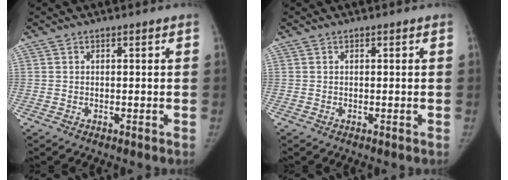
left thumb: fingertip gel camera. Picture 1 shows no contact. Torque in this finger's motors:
{"motor_torque": [0.00, 0.00, 0.17, -0.10, 0.00]}